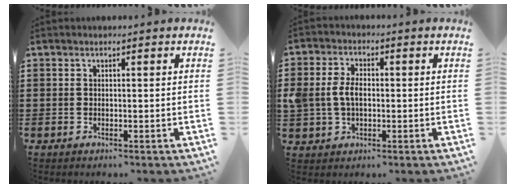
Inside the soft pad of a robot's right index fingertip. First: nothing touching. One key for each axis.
{"total": 5.0, "fx": -0.1, "fy": 3.4, "fz": 3.6, "tx": -0.102, "ty": 0.001, "tz": -0.012}